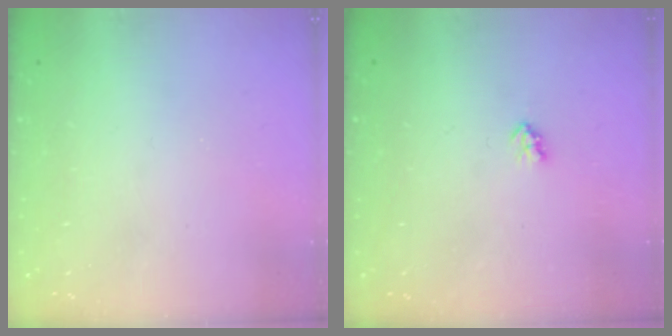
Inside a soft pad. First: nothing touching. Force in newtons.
{"total": 2.4, "press": 2.4, "slide": 0.4}